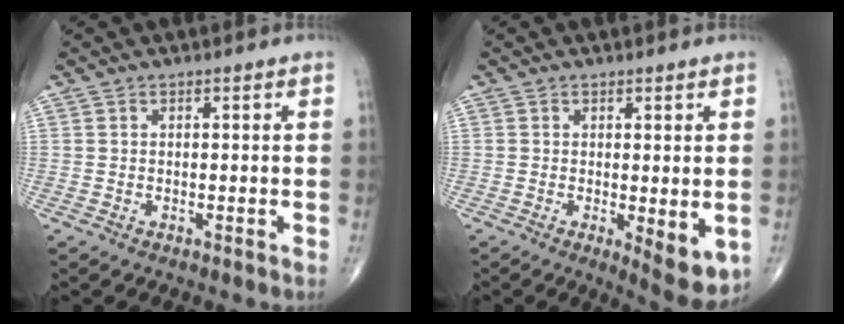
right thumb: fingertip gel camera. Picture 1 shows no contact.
{"total": 6.6, "force": [-1.2, 2.3, 6.1], "torque": [-0.081, -0.020, -0.012]}